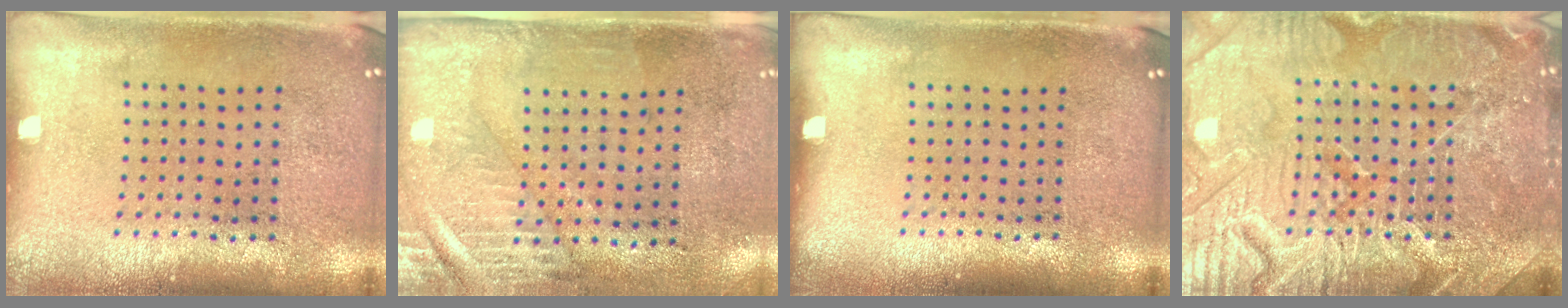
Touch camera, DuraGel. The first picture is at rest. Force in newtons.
{"total": 3.0, "press": 2.5, "slide": 1.5}
{"total": 0.0}
{"total": 7.9, "press": 7.8, "slide": 0.9}